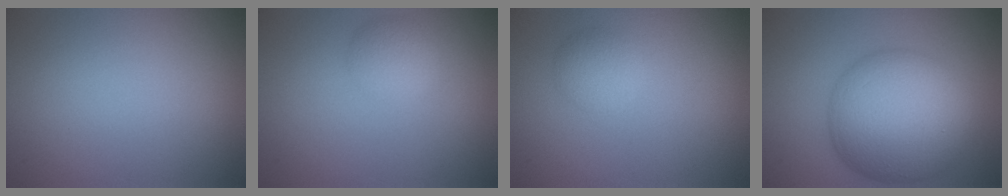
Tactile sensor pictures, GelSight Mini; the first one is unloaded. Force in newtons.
{"total": 2.1, "press": 2.1, "slide": 0.2}
{"total": 2.0, "press": 2.0, "slide": 0.1}
{"total": 11.7, "press": 11.7, "slide": 0.1}